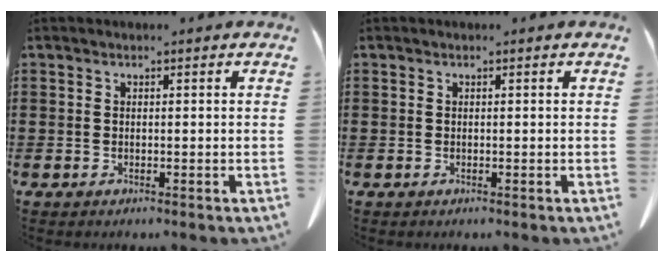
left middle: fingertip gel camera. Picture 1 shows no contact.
{"total": 0.0}